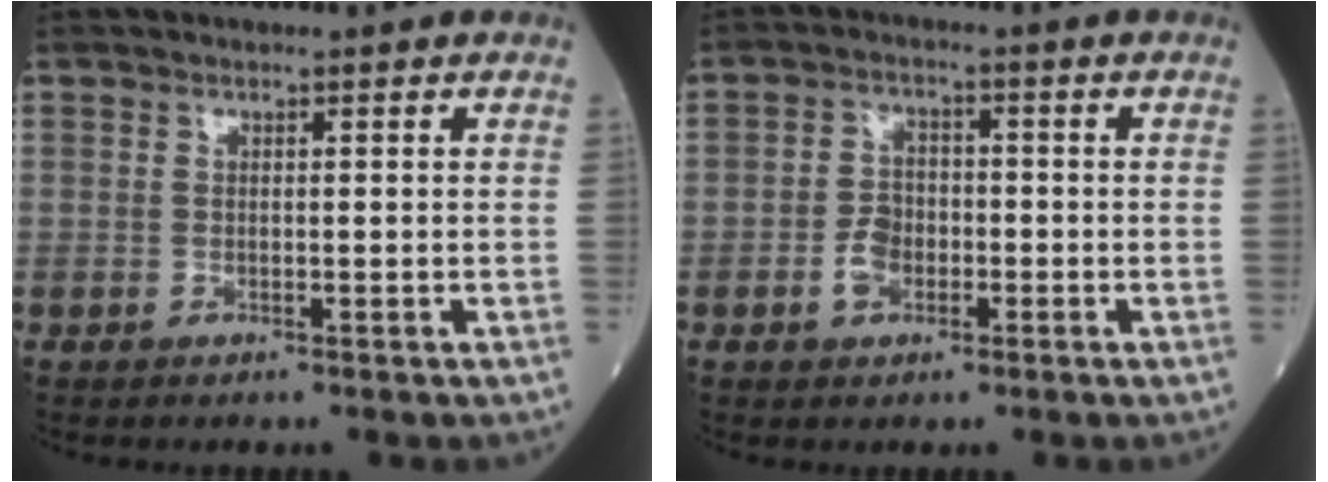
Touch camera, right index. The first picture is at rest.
{"total": 4.2, "force": [-1.5, 3.1, 2.5], "torque": [-0.048, 0.010, -0.027]}